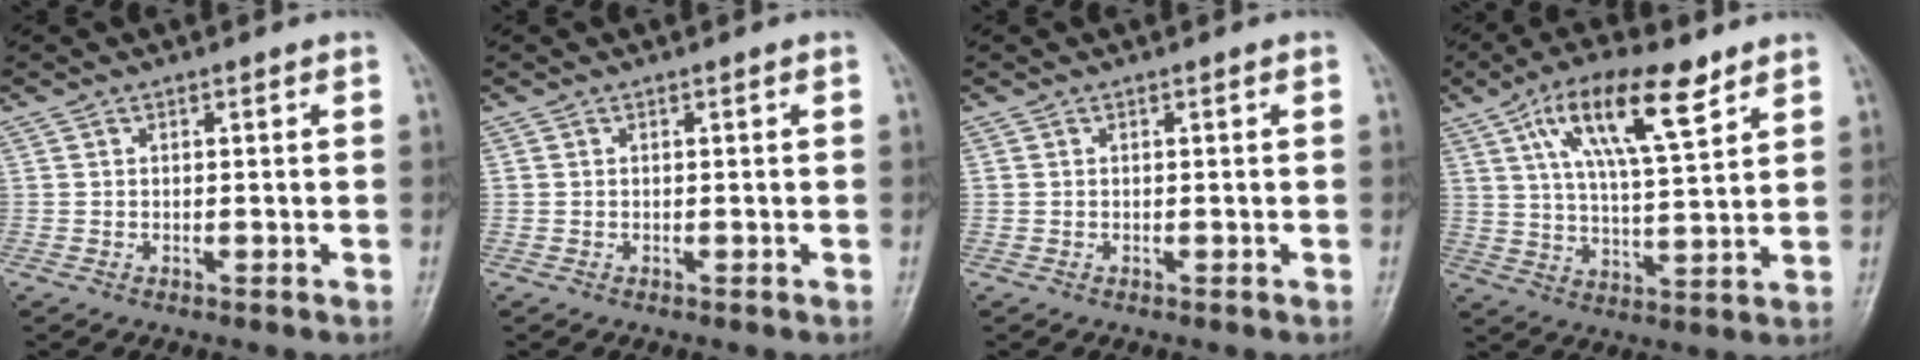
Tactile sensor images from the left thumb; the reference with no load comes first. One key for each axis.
{"total": 0.0}
{"total": 0.0}
{"total": 15.2, "fx": 8.0, "fy": 5.0, "fz": 11.9, "tx": -0.189, "ty": -0.020, "tz": 0.141}